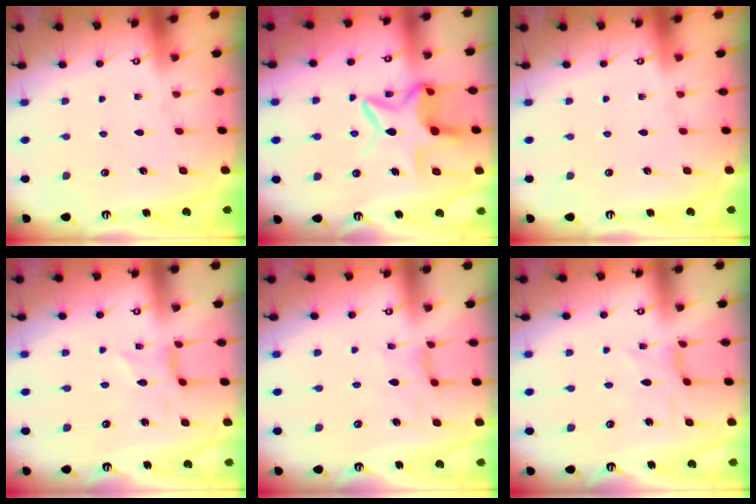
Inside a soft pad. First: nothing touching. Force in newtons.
{"total": 11.5, "press": 11.5, "slide": 1.0}
{"total": 0.0}
{"total": 0.9, "press": 0.8, "slide": 0.1}
{"total": 4.2, "press": 4.2, "slide": 0.2}
{"total": 1.2, "press": 1.1, "slide": 0.4}